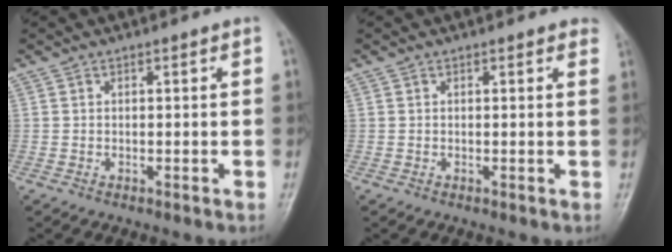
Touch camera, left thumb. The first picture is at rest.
{"total": 1.6, "force": [1.3, 0.6, 0.7], "torque": [0.001, -0.001, 0.005]}